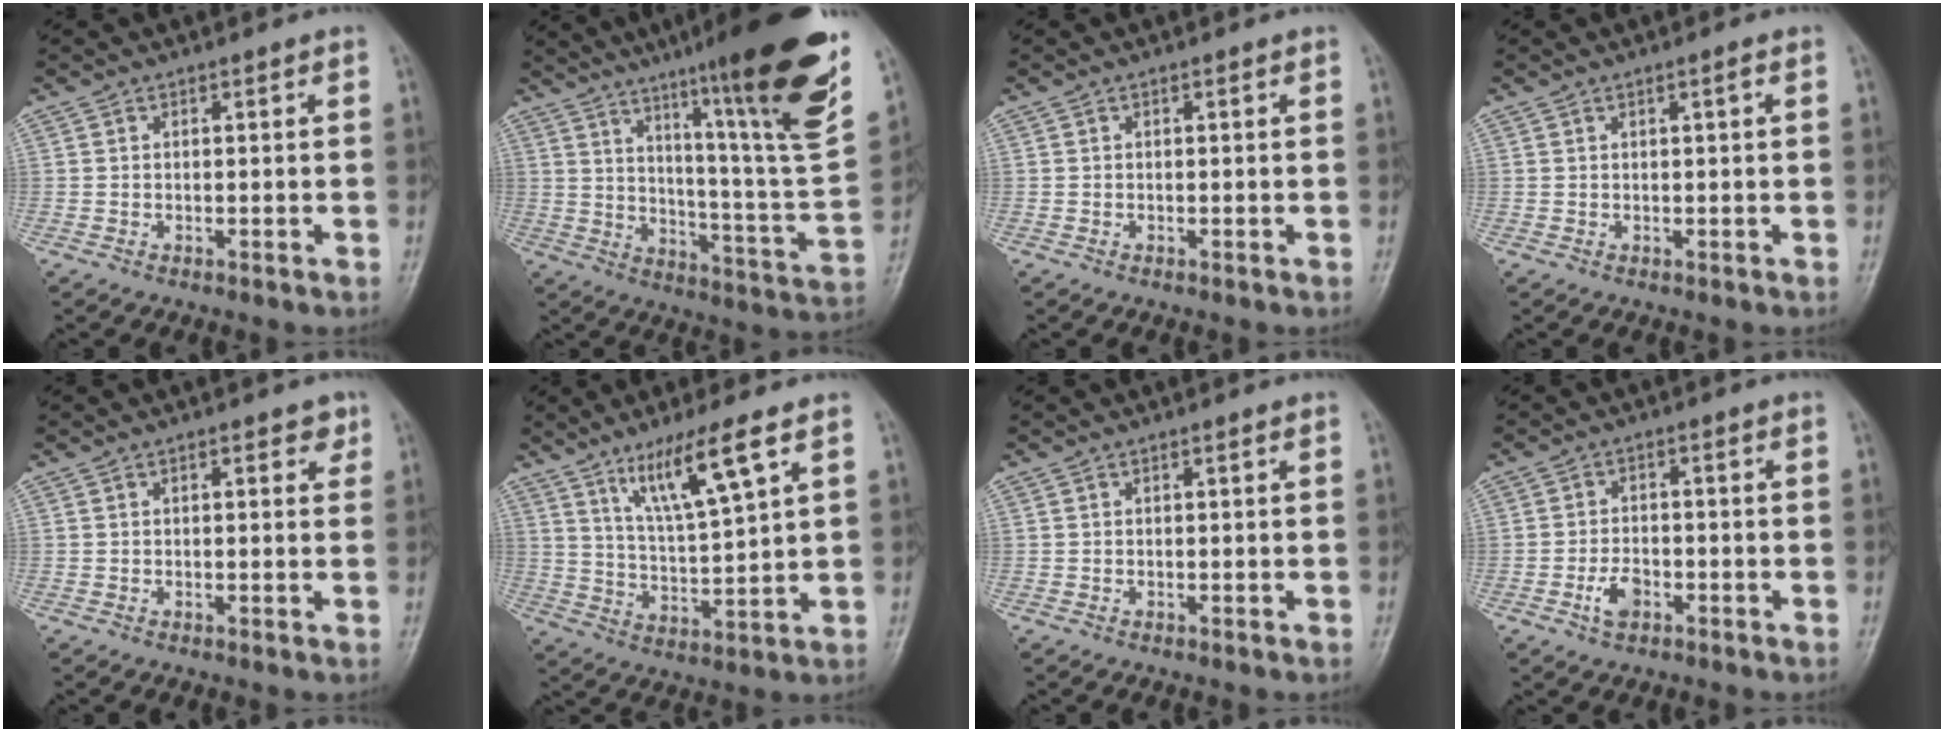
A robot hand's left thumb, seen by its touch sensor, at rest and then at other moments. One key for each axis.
{"total": 27.3, "fx": 17.3, "fy": 1.6, "fz": 21.0, "tx": -0.288, "ty": -0.088, "tz": 0.256}
{"total": 0.0}
{"total": 0.9, "fx": 0.3, "fy": -0.1, "fz": 0.8, "tx": -0.017, "ty": 0.001, "tz": 0.005}
{"total": 2.6, "fx": 1.4, "fy": 1.2, "fz": 1.9, "tx": -0.013, "ty": -0.003, "tz": 0.014}
{"total": 11.3, "fx": 6.5, "fy": 1.4, "fz": 9.1, "tx": -0.167, "ty": -0.035, "tz": 0.126}
{"total": 0.0}
{"total": 4.0, "fx": -1.9, "fy": 2.3, "fz": 2.7, "tx": -0.047, "ty": 0.013, "tz": -0.034}